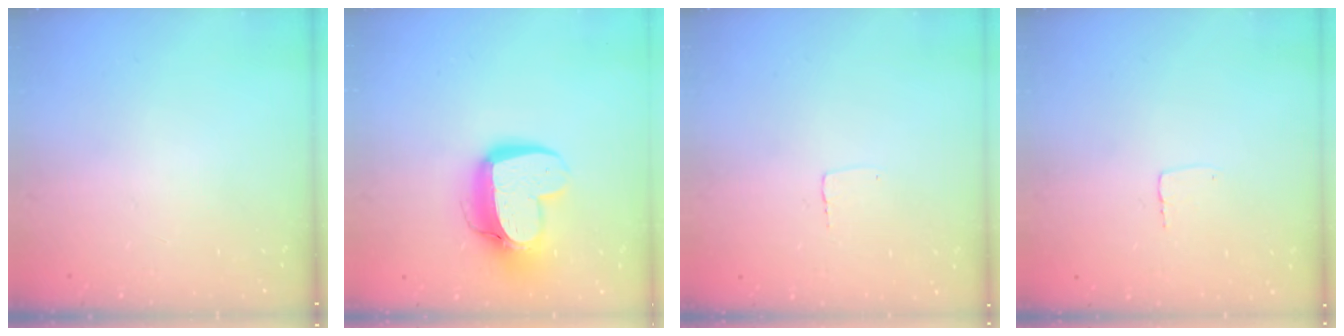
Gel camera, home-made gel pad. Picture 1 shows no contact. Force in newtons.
{"total": 15.5, "press": 15.5, "slide": 1.2}
{"total": 2.3, "press": 2.3, "slide": 0.1}
{"total": 2.7, "press": 2.7, "slide": 0.1}